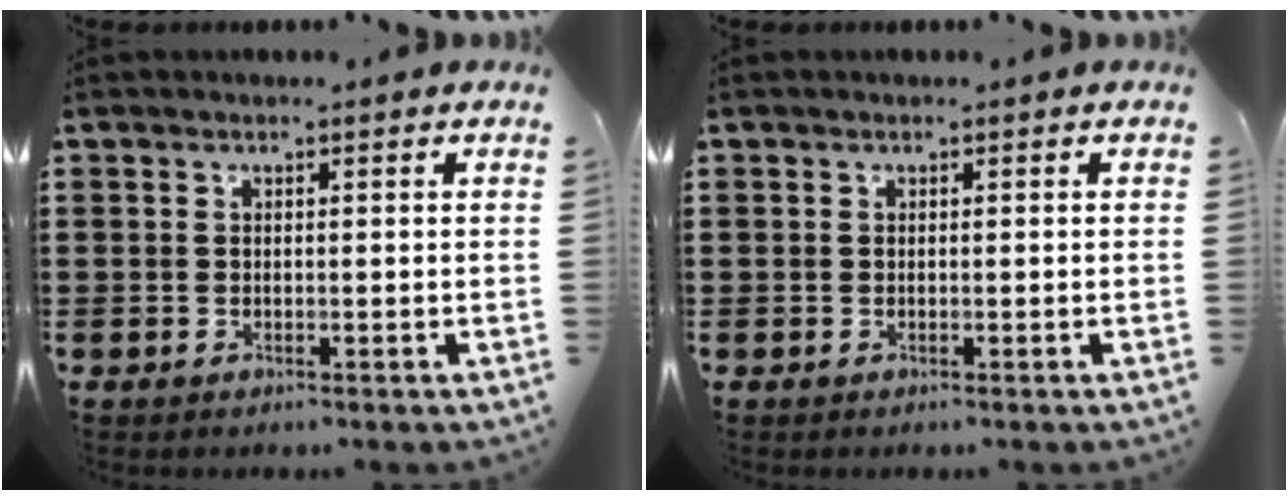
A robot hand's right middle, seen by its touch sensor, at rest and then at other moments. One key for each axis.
{"total": 0.0}